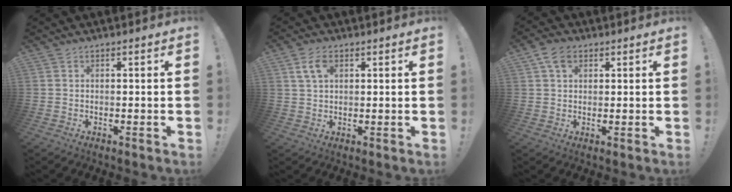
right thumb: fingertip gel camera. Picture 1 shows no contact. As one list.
[{"total": 5.2, "force": [2.2, 3.0, 3.6], "torque": [-0.060, 0.000, 0.039]}, {"total": 5.4, "force": [2.3, 3.8, 3.1], "torque": [-0.054, 0.001, 0.046]}]